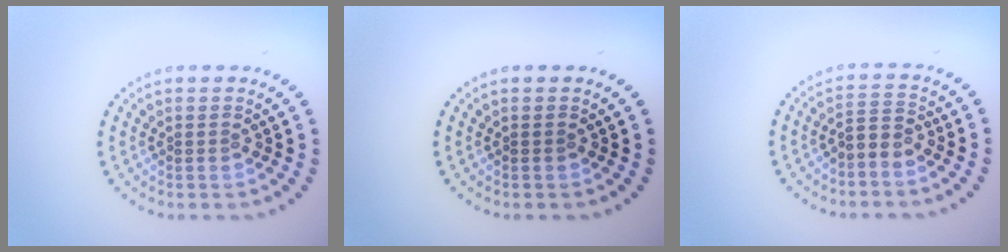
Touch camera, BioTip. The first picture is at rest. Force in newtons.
{"total": 0.0}
{"total": 2.0, "press": 1.5, "slide": 1.4}